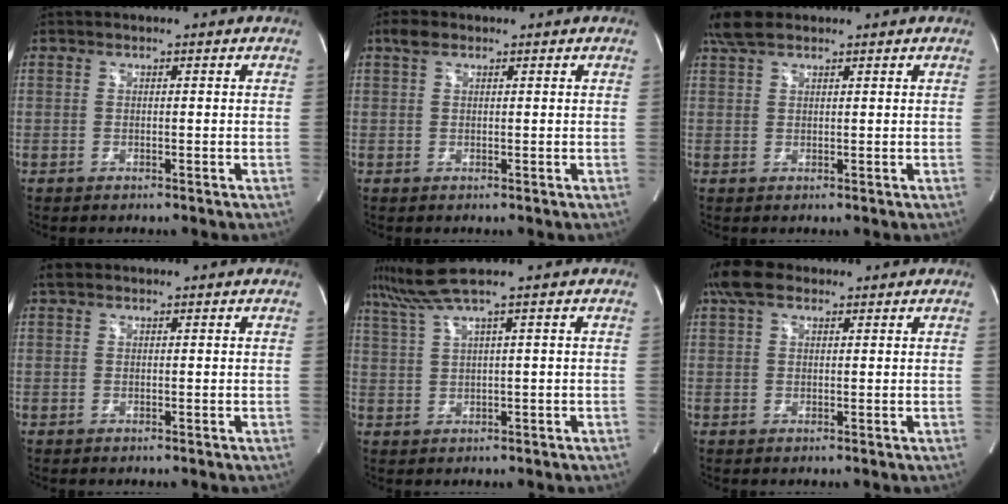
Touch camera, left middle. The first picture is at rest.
{"total": 1.7, "force": [1.2, 0.8, 1.0], "torque": [-0.026, 0.016, 0.023]}
{"total": 3.8, "force": [3.0, 1.3, 2.1], "torque": [-0.054, 0.021, 0.062]}
{"total": 1.0, "force": [0.8, 0.4, 0.4], "torque": [-0.015, 0.017, 0.016]}
{"total": 3.9, "force": [2.9, -1.8, 1.9], "torque": [-0.059, 0.011, 0.071]}
{"total": 5.0, "force": [3.3, 2.4, 2.9], "torque": [-0.070, 0.034, 0.067]}